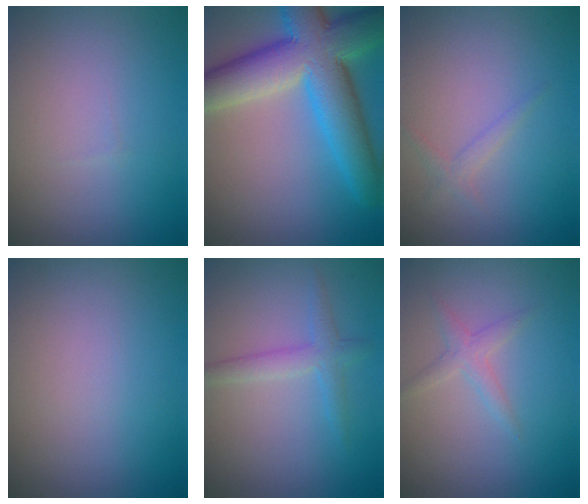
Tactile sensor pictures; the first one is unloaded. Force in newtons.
{"total": 11.2, "press": 11.2, "slide": 0.4}
{"total": 1.1, "press": 1.1, "slide": 0.1}
{"total": 0.0}
{"total": 2.3, "press": 2.3, "slide": 0.1}
{"total": 1.5, "press": 1.5, "slide": 0.1}